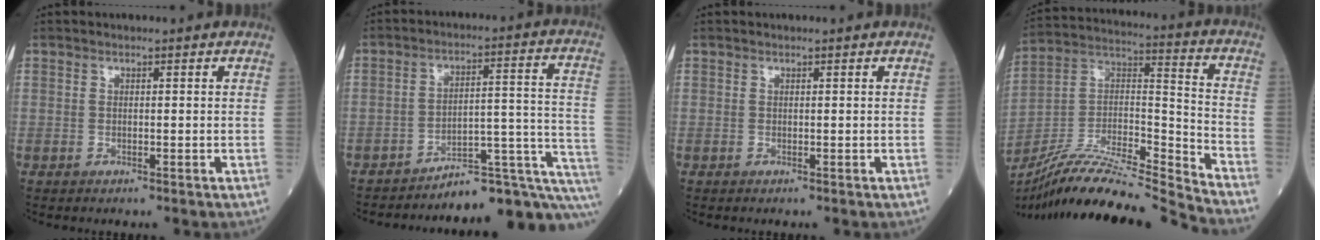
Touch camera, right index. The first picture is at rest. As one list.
[{"total": 14.1, "force": [-12.3, 1.9, 6.6], "torque": [-0.032, 0.063, -0.164]}, {"total": 0.0}, {"total": 21.3, "force": [-19.7, -1.0, 8.1], "torque": [-0.170, 0.008, -0.348]}]